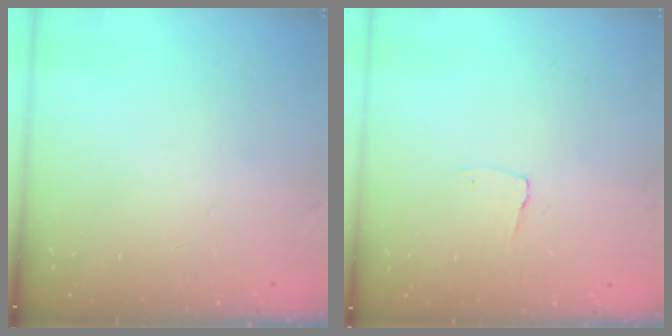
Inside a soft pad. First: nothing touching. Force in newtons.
{"total": 2.9, "press": 2.9, "slide": 0.3}